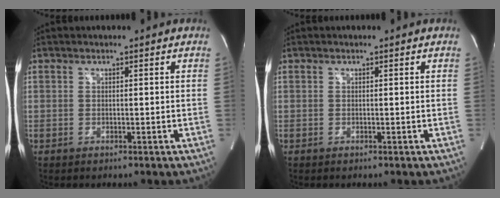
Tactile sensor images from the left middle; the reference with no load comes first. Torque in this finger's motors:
{"motor_torque": [0.00, 0.01, -0.05, 0.00]}